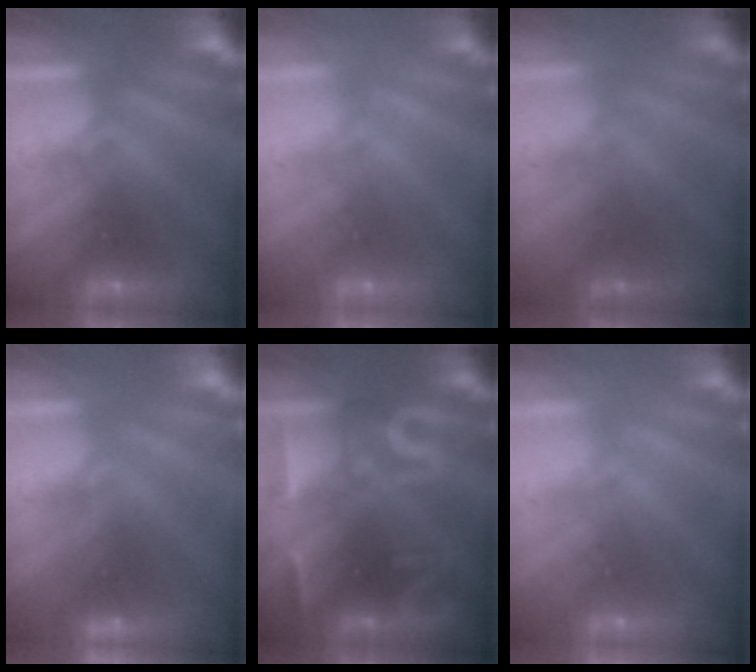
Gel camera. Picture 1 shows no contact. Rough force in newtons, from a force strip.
{"total": 1.7}
{"total": 1.8}
{"total": 1.2}
{"total": 2.9}
{"total": 1.7}